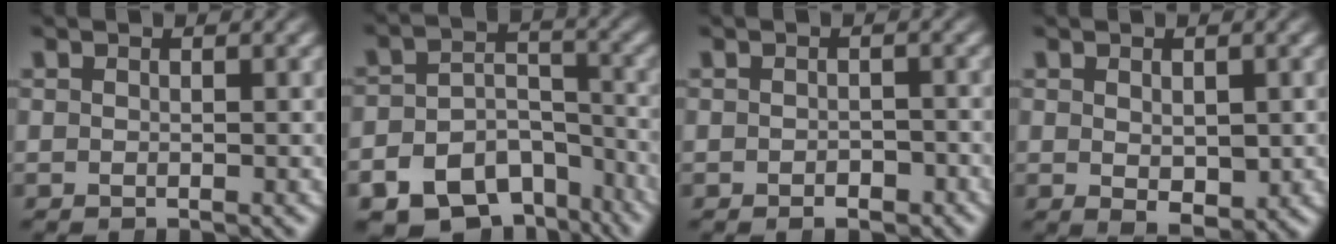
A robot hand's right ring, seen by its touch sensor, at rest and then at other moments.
{"total": 11.7, "force": [-7.4, 7.9, 4.4], "torque": [-0.071, -0.036, -0.112]}
{"total": 1.3, "force": [-1.2, 0.3, 0.2], "torque": [0.012, -0.001, -0.021]}
{"total": 2.7, "force": [-0.6, 1.1, 2.4], "torque": [-0.028, -0.023, 0.008]}